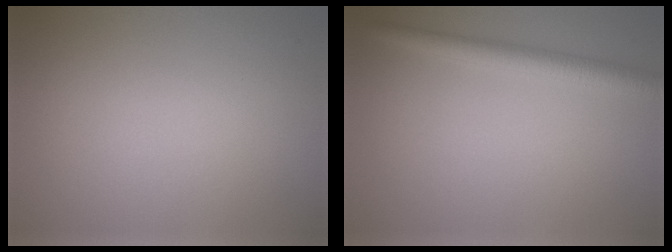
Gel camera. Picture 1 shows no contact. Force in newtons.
{"total": 3.0, "press": 3.0, "slide": 0.0}